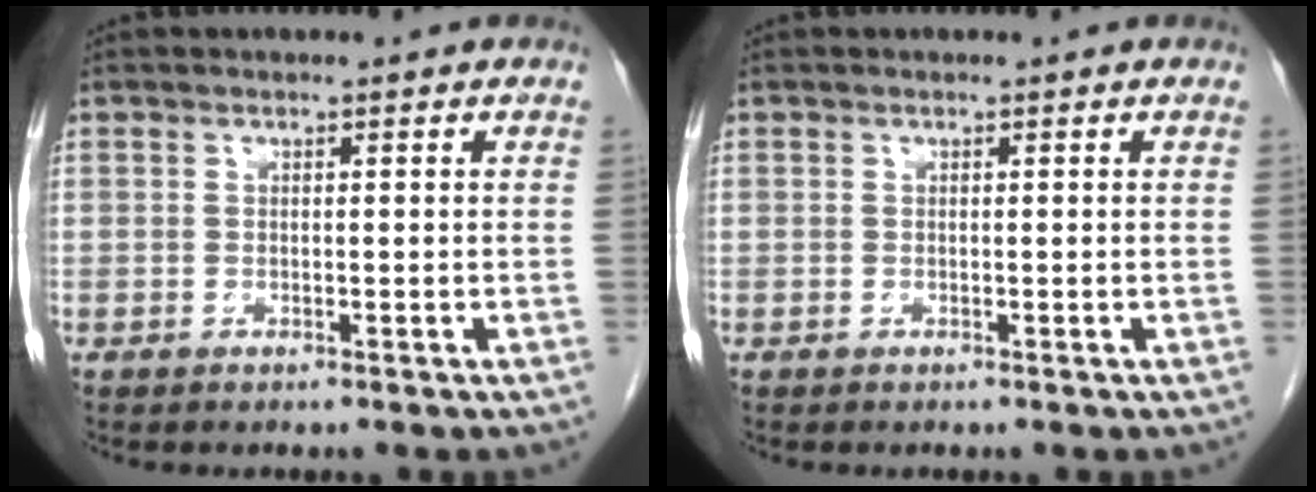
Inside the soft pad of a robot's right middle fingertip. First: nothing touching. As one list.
[{"total": 0.0}]